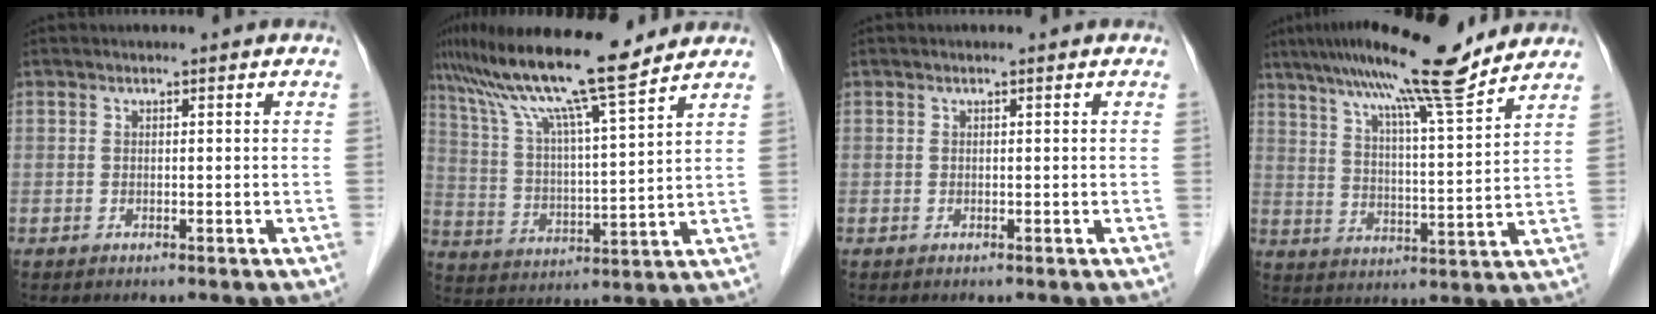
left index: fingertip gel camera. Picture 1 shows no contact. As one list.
[{"total": 16.8, "force": [13.6, 0.2, 9.9], "torque": [-0.181, 0.020, 0.232]}, {"total": 0.0}, {"total": 16.3, "force": [13.4, 0.2, 9.3], "torque": [-0.153, 0.011, 0.206]}]